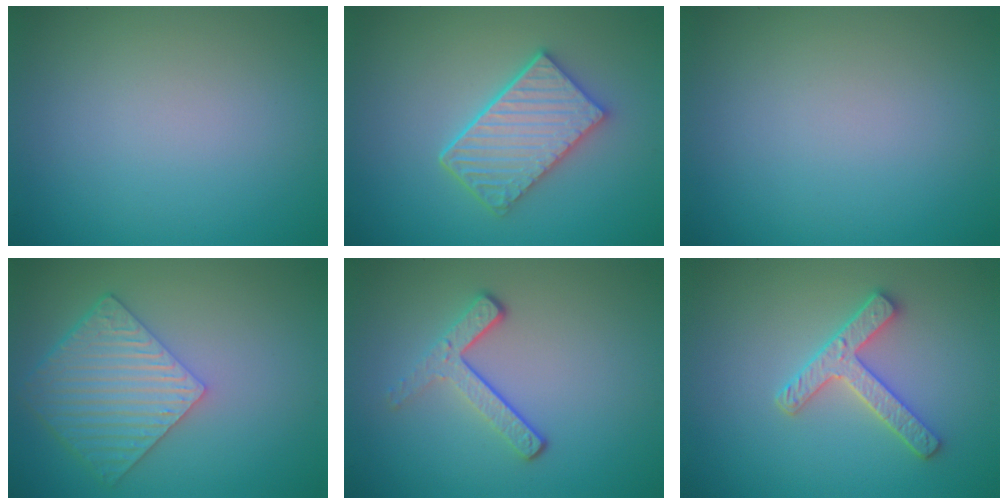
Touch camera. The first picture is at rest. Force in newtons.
{"total": 5.0, "press": 4.2, "slide": 2.8}
{"total": 0.0}
{"total": 6.0, "press": 4.5, "slide": 3.9}
{"total": 3.2, "press": 2.2, "slide": 2.3}
{"total": 3.1, "press": 2.9, "slide": 1.1}